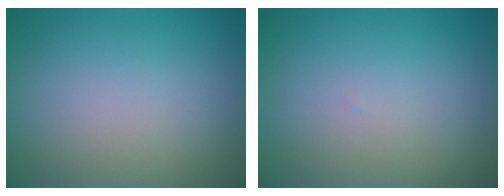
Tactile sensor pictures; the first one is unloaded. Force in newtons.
{"total": 0.0}